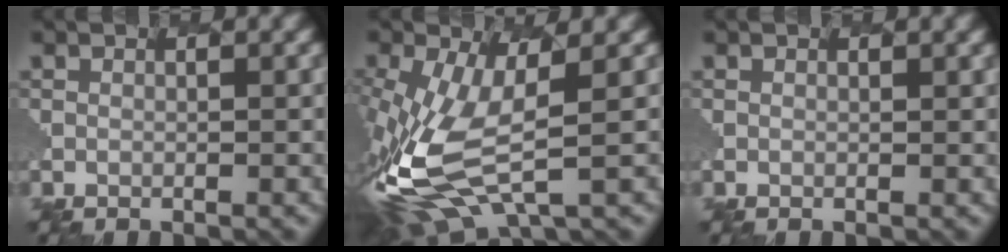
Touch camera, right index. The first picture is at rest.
{"total": 8.5, "force": [-2.3, 3.7, 7.3], "torque": [-0.197, -0.014, -0.039]}
{"total": 0.5, "force": [0.0, -0.3, -0.4], "torque": [-0.003, 0.001, 0.001]}